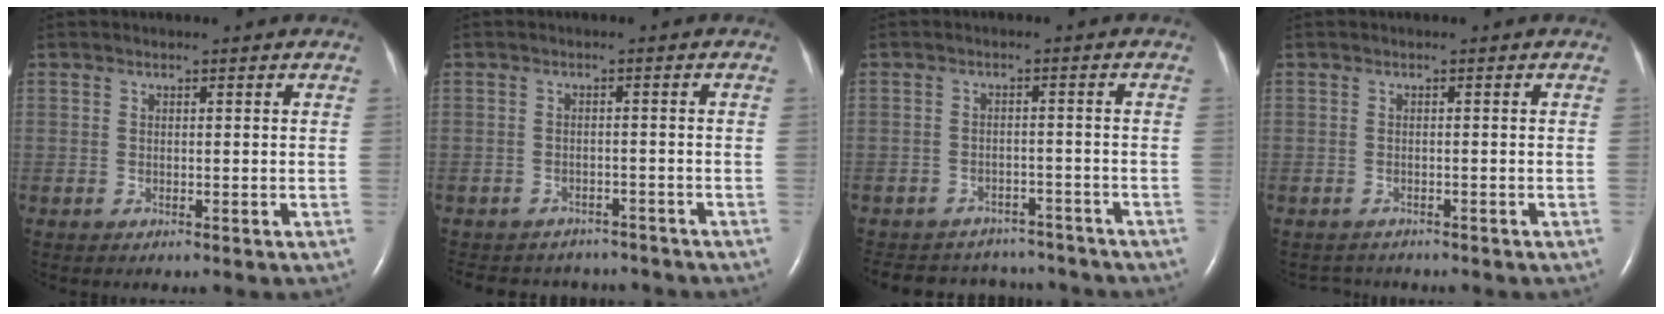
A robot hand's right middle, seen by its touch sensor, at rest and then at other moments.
{"total": 10.1, "force": [-9.2, 3.8, 1.7], "torque": [-0.036, 0.012, -0.109]}
{"total": 13.4, "force": [-12.1, 4.9, 2.7], "torque": [-0.062, 0.017, -0.152]}
{"total": 1.6, "force": [-1.5, 0.5, -0.3], "torque": [0.003, -0.005, -0.021]}